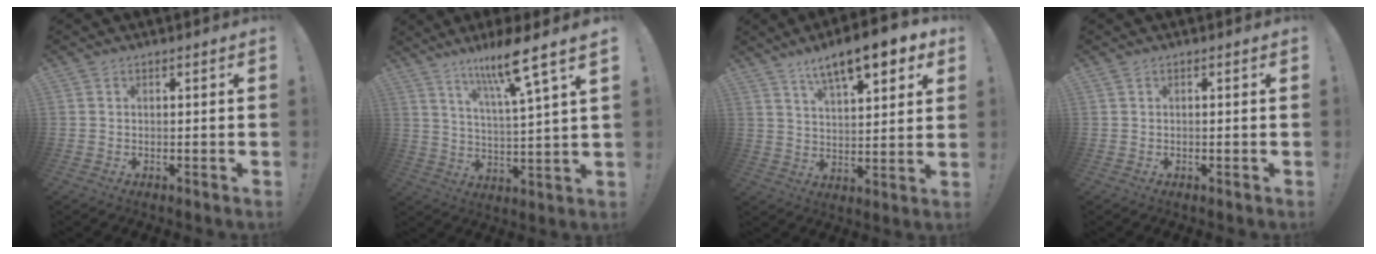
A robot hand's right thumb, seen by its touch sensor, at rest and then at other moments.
{"total": 12.1, "force": [8.2, -0.3, 9.0], "torque": [-0.144, -0.052, 0.119]}
{"total": 12.9, "force": [8.3, 3.7, 9.1], "torque": [-0.141, -0.045, 0.136]}
{"total": 0.0}